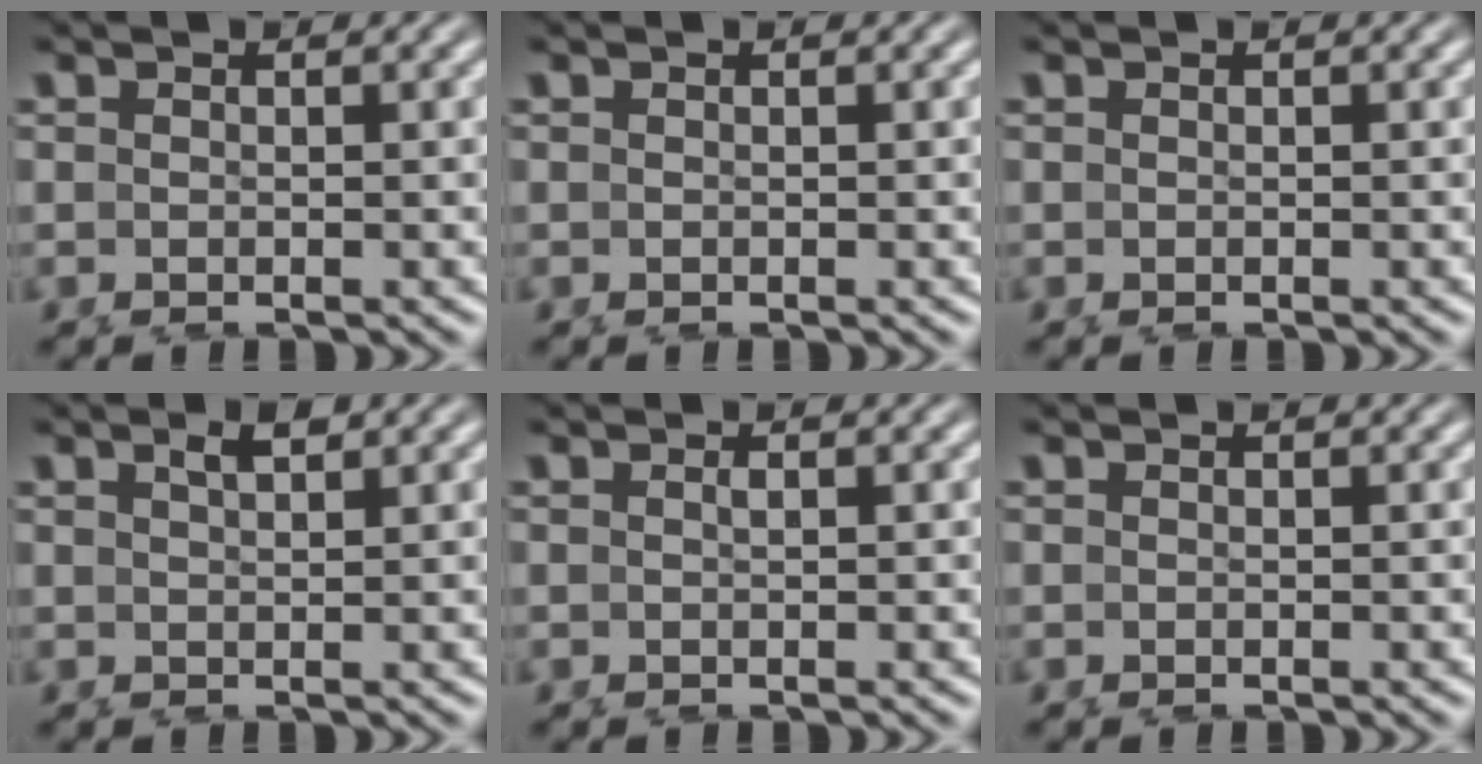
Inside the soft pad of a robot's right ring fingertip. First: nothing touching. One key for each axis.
{"total": 0.0}
{"total": 0.0}
{"total": 1.2, "fx": 0.6, "fy": -0.6, "fz": 0.9, "tx": -0.008, "ty": -0.003, "tz": 0.020}
{"total": 0.5, "fx": -0.1, "fy": -0.4, "fz": 0.3, "tx": -0.006, "ty": -0.004, "tz": 0.002}
{"total": 0.0}